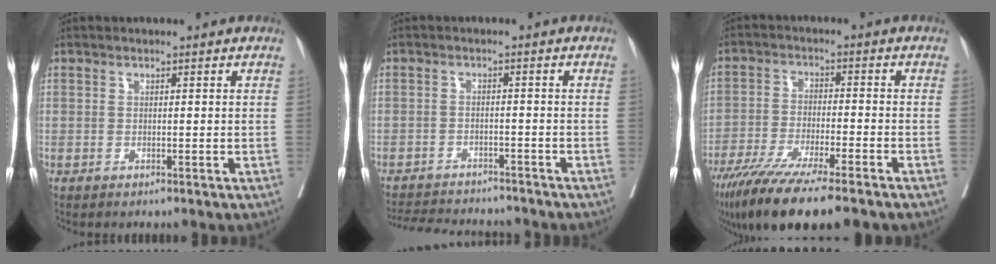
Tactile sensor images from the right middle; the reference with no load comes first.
{"total": 11.3, "force": [-10.6, 2.3, 3.2], "torque": [-0.063, 0.000, -0.144]}
{"total": 14.6, "force": [-11.0, 1.2, 9.5], "torque": [-0.173, -0.044, -0.181]}